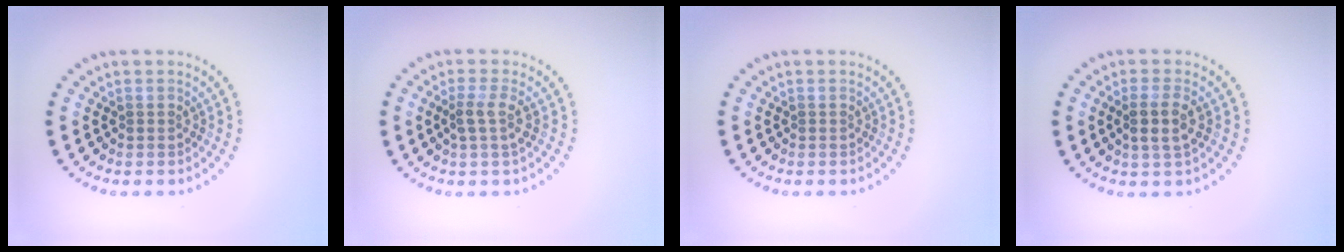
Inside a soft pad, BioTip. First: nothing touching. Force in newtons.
{"total": 1.8, "press": 1.5, "slide": 1.0}
{"total": 0.0}
{"total": 2.3, "press": 2.0, "slide": 1.0}